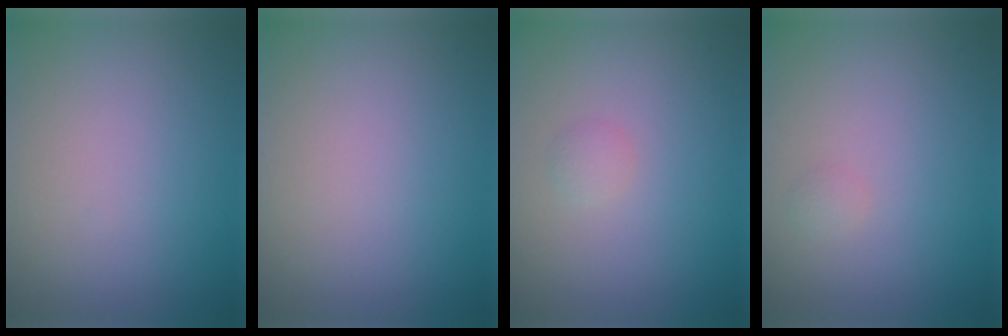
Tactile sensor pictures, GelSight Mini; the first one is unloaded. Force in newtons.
{"total": 0.0}
{"total": 0.9, "press": 0.9, "slide": 0.0}
{"total": 0.6, "press": 0.6, "slide": 0.0}